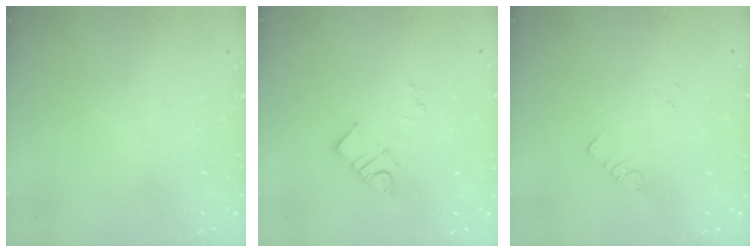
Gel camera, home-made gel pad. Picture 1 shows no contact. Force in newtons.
{"total": 3.4, "press": 3.4, "slide": 0.2}
{"total": 1.8, "press": 1.8, "slide": 0.2}